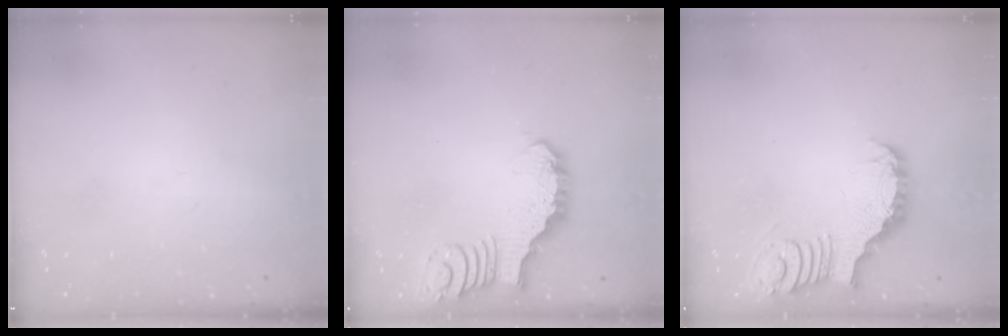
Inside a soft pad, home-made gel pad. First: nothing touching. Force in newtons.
{"total": 3.2, "press": 3.2, "slide": 0.3}
{"total": 3.8, "press": 3.7, "slide": 0.5}